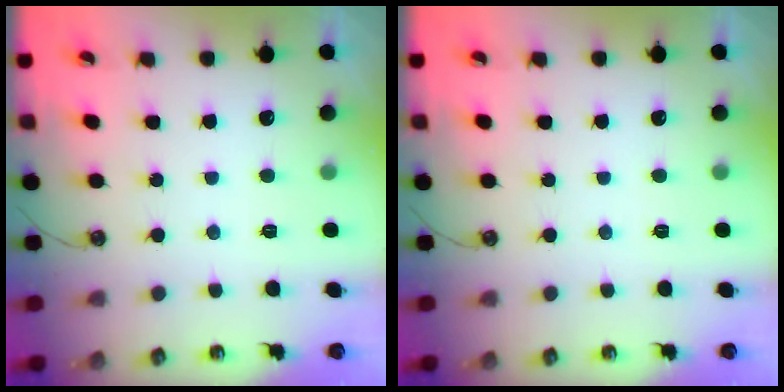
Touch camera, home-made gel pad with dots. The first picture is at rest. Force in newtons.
{"total": 0.0}